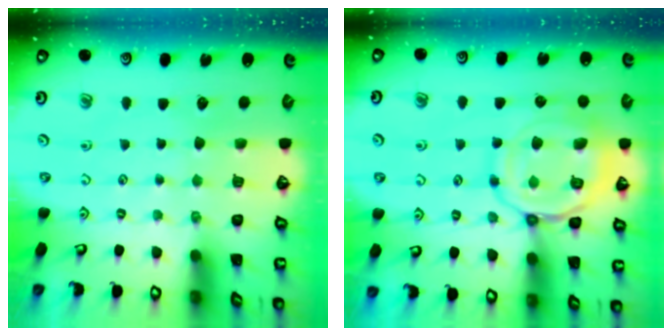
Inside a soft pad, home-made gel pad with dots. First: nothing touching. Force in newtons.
{"total": 14.3, "press": 14.2, "slide": 1.4}